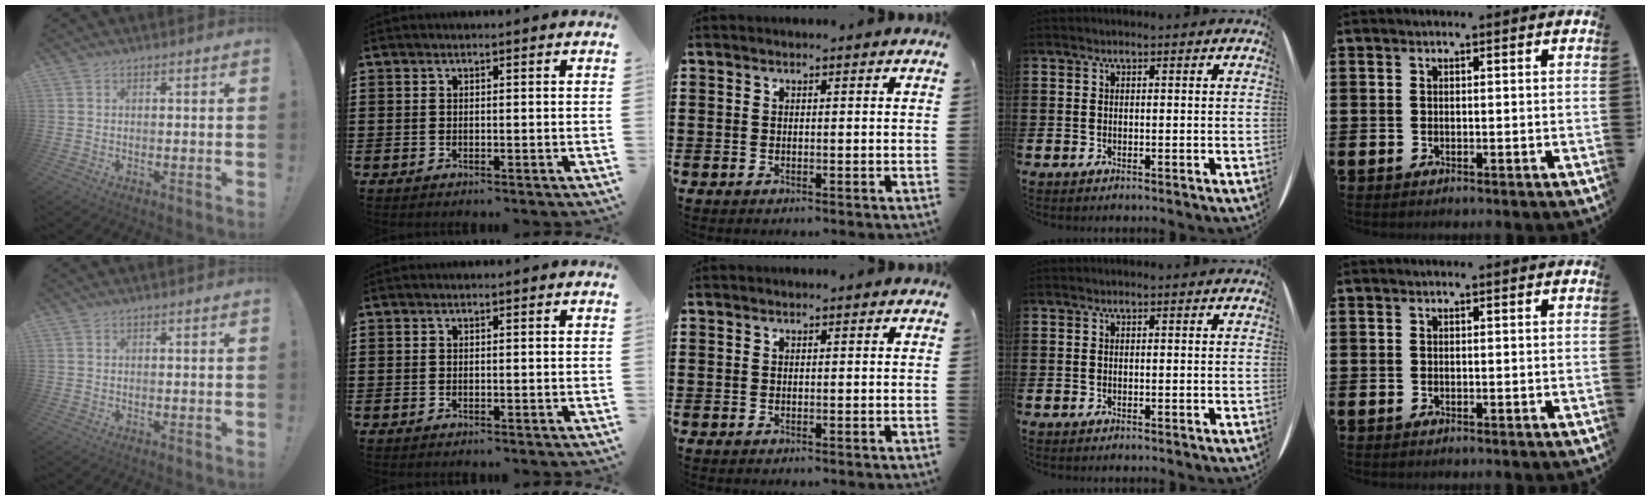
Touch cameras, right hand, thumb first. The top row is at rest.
{}